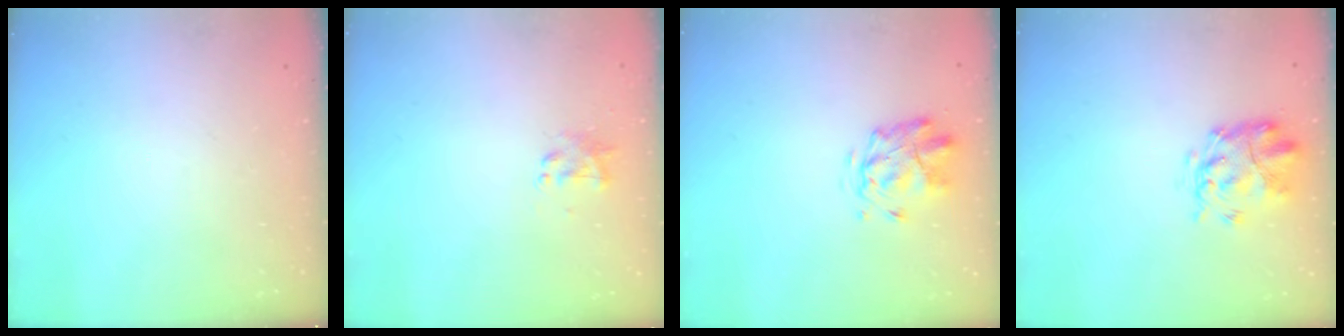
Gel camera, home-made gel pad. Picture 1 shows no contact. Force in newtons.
{"total": 2.2, "press": 2.2, "slide": 0.4}
{"total": 2.9, "press": 2.5, "slide": 1.5}
{"total": 3.8, "press": 3.4, "slide": 1.6}